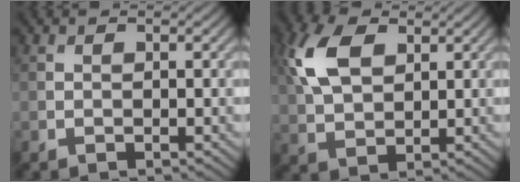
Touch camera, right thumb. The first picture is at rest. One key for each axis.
{"total": 8.4, "fx": 3.2, "fy": 4.9, "fz": 6.0, "tx": -0.161, "ty": 0.016, "tz": 0.061}